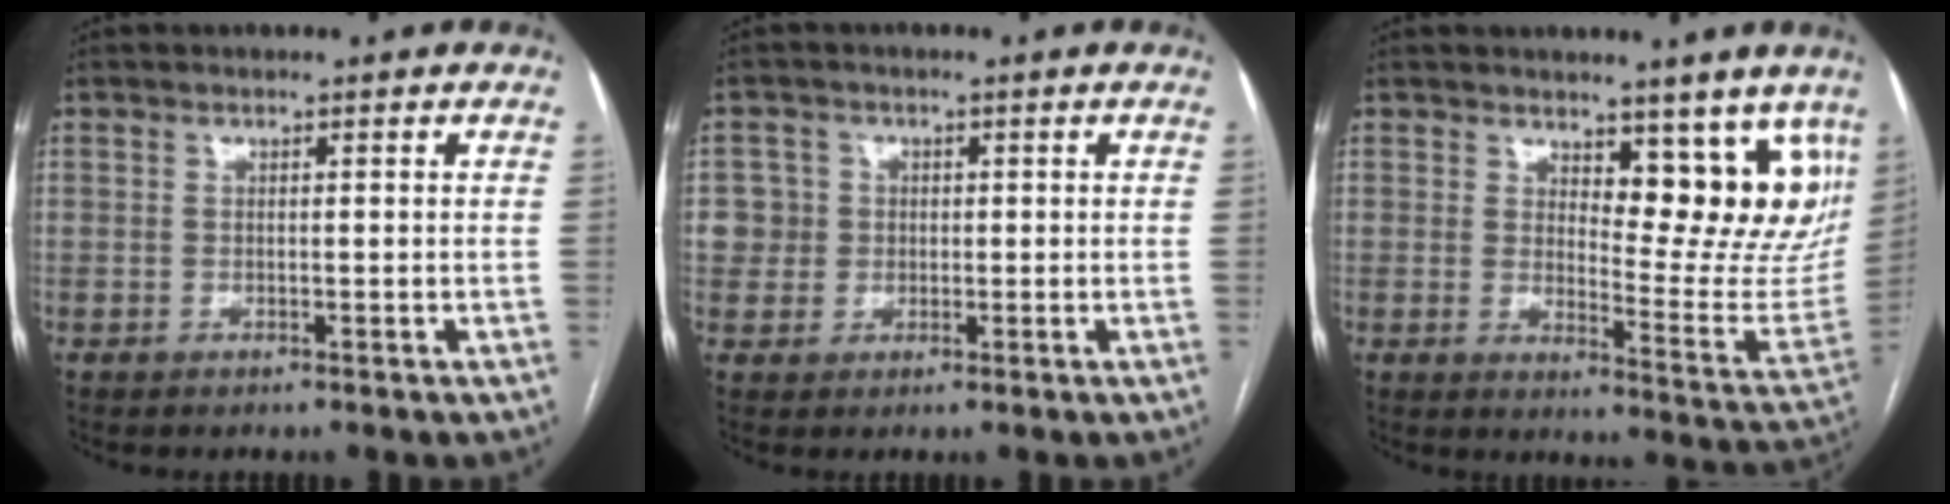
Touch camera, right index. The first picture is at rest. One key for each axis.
{"total": 3.9, "fx": 0.5, "fy": 3.9, "fz": -0.1, "tx": 0.019, "ty": 0.009, "tz": 0.011}
{"total": 12.3, "fx": 8.5, "fy": 4.5, "fz": 7.7, "tx": -0.074, "ty": -0.029, "tz": 0.107}